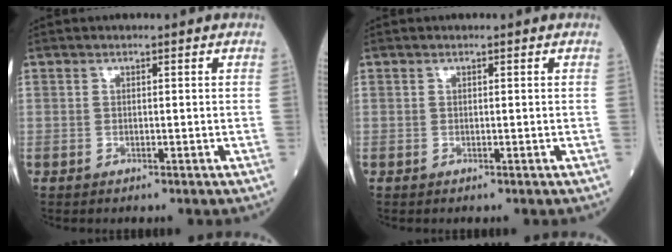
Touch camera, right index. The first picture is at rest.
{"total": 0.0}